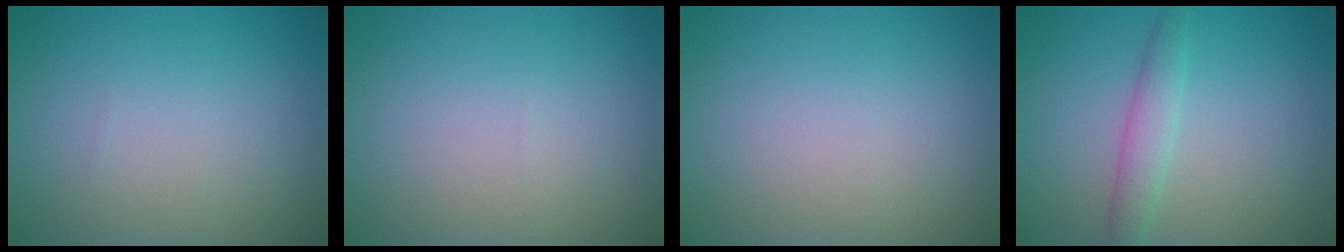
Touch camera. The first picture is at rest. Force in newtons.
{"total": 0.0}
{"total": 0.0}
{"total": 2.2, "press": 2.2, "slide": 0.1}